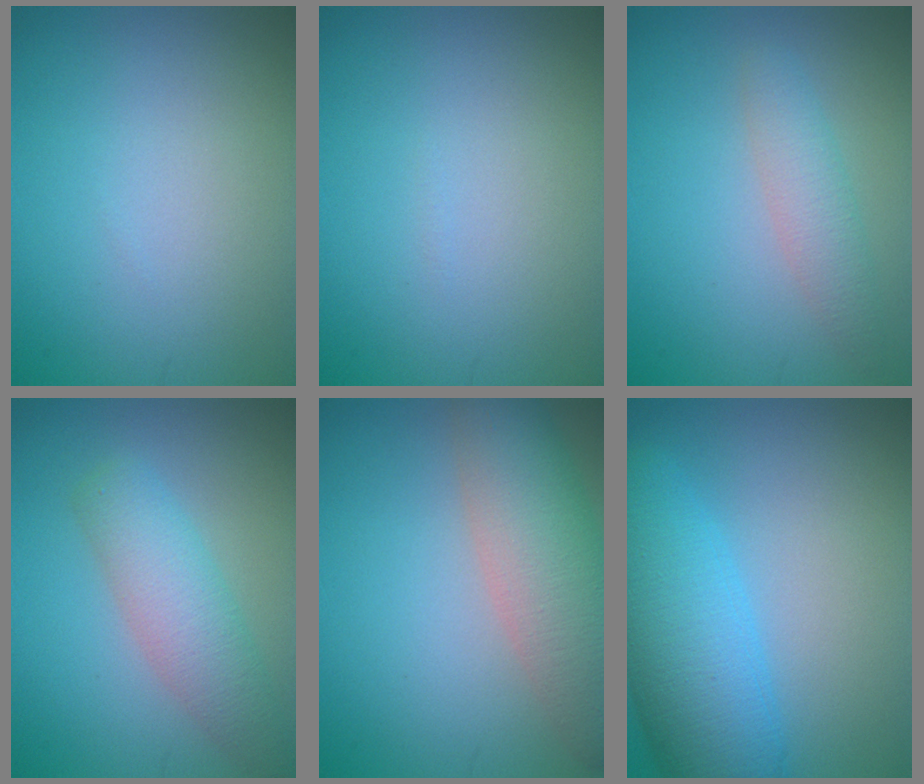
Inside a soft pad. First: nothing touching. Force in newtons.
{"total": 0.0}
{"total": 2.6, "press": 2.6, "slide": 0.2}
{"total": 4.5, "press": 4.5, "slide": 0.2}
{"total": 7.4, "press": 7.4, "slide": 0.6}
{"total": 9.1, "press": 9.1, "slide": 0.5}